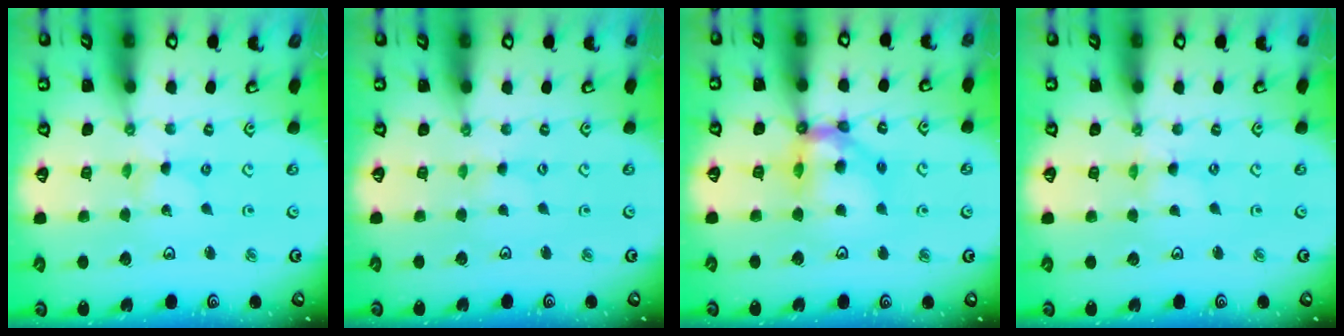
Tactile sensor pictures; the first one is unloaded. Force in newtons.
{"total": 0.0}
{"total": 11.8, "press": 11.7, "slide": 1.2}
{"total": 0.0}